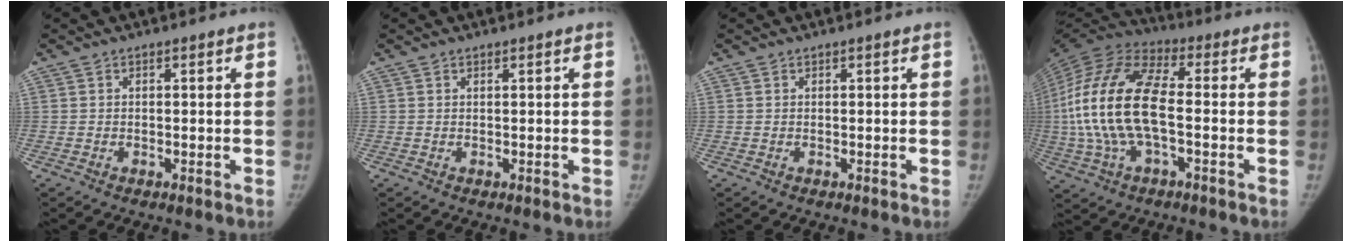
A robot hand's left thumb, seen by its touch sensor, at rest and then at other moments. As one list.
[{"total": 0.0}, {"total": 0.0}, {"total": 20.2, "force": [-1.5, 9.4, 17.8], "torque": [-0.384, 0.027, -0.030]}]